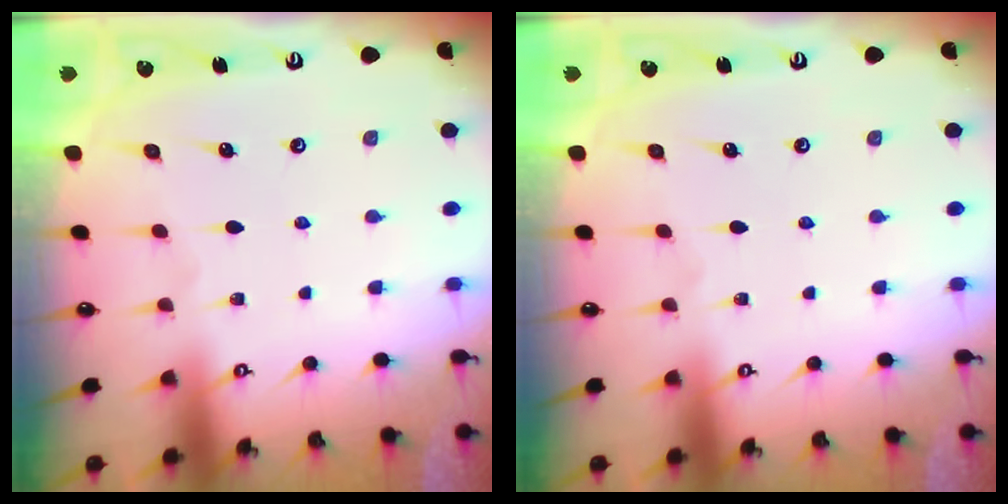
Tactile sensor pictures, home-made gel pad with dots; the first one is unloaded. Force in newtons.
{"total": 0.0}